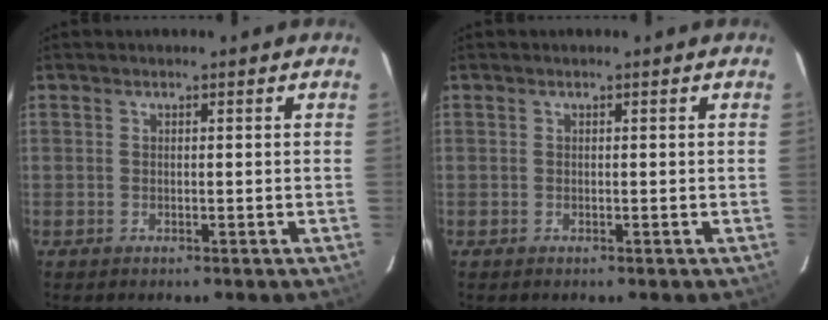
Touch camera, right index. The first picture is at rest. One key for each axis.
{"total": 0.0}